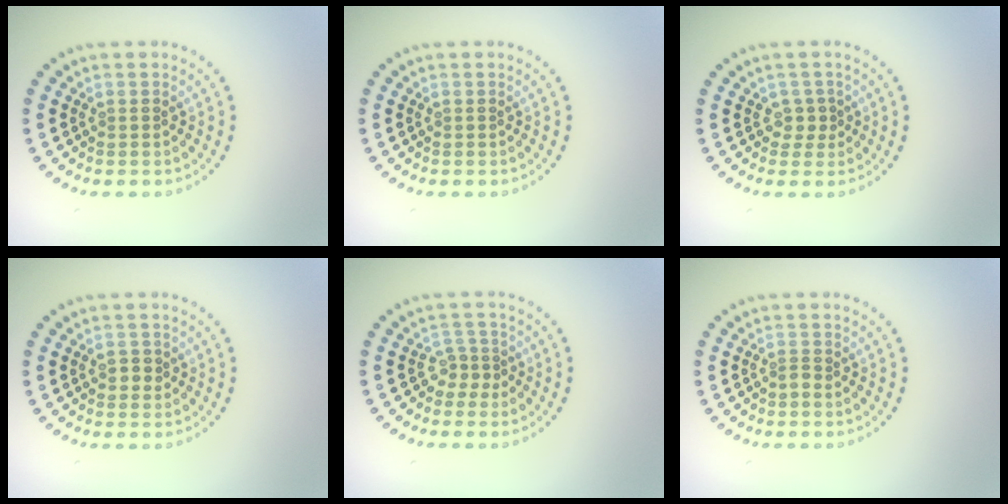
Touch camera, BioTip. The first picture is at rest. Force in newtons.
{"total": 0.0}
{"total": 1.4, "press": 1.1, "slide": 0.8}
{"total": 1.1, "press": 1.0, "slide": 0.4}
{"total": 1.7, "press": 1.2, "slide": 1.2}
{"total": 0.8, "press": 0.5, "slide": 0.7}